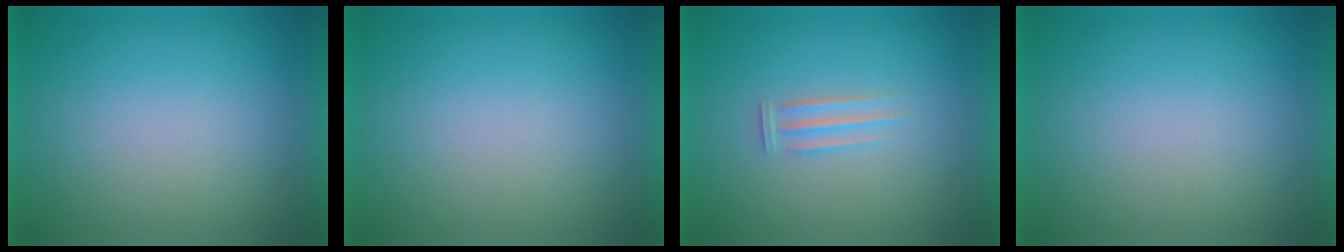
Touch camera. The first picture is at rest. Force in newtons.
{"total": 0.0}
{"total": 1.3}
{"total": 0.0}